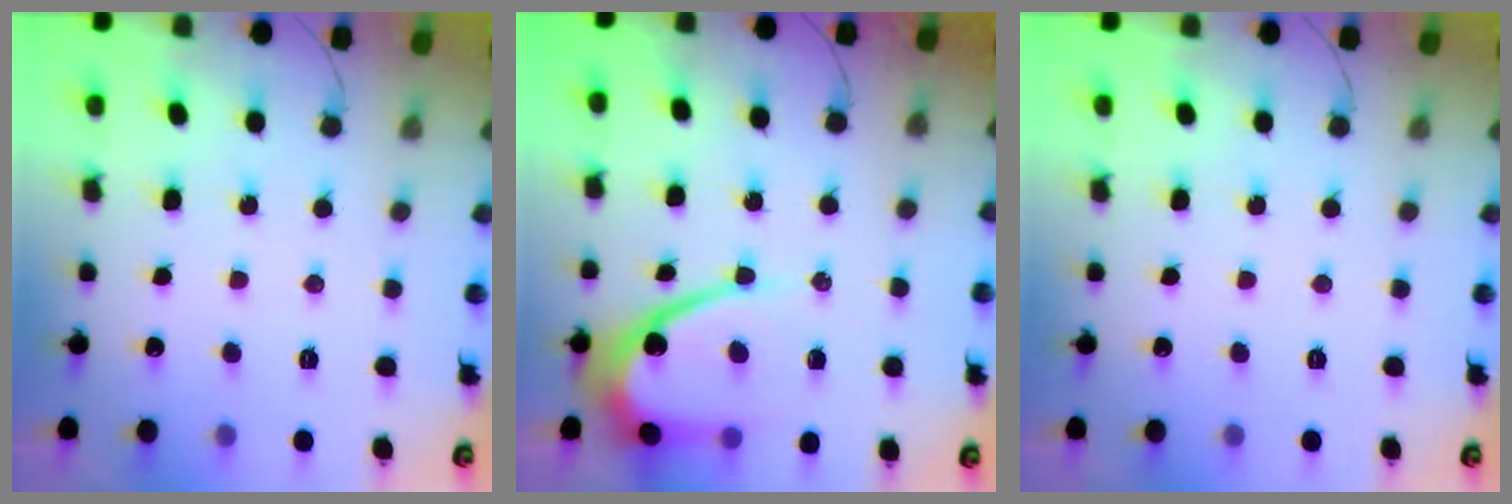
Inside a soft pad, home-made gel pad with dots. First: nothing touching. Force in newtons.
{"total": 10.8, "press": 10.8, "slide": 0.9}
{"total": 0.0}